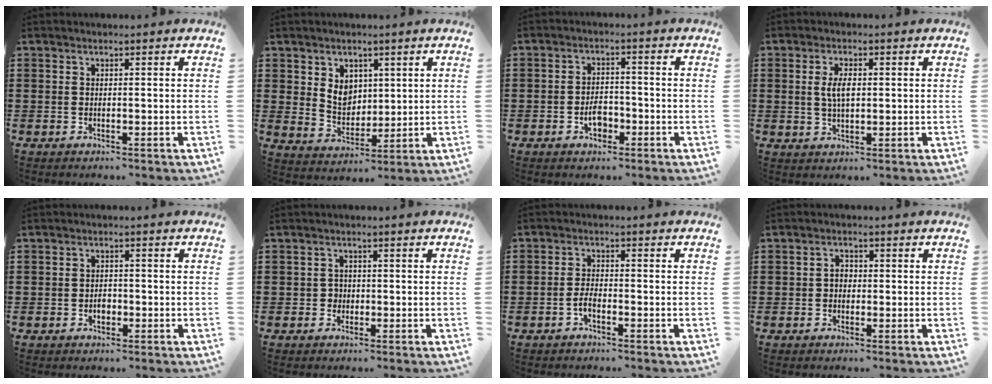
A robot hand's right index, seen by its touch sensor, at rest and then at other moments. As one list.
[{"total": 5.5, "force": [2.2, 4.5, 2.3], "torque": [-0.055, 0.010, 0.039]}, {"total": 3.7, "force": [-1.5, 2.3, 2.5], "torque": [-0.038, 0.000, -0.028]}, {"total": 4.1, "force": [0.4, 1.8, 3.7], "torque": [-0.075, 0.007, 0.005]}, {"total": 1.9, "force": [-0.6, 1.3, 1.2], "torque": [-0.017, -0.003, -0.014]}, {"total": 1.5, "force": [-0.4, 1.4, 0.4], "torque": [-0.012, 0.003, -0.010]}, {"total": 2.4, "force": [-1.2, 0.7, 1.9], "torque": [-0.044, -0.001, -0.025]}, {"total": 1.7, "force": [-0.3, 1.2, 1.2], "torque": [-0.023, 0.005, -0.006]}]